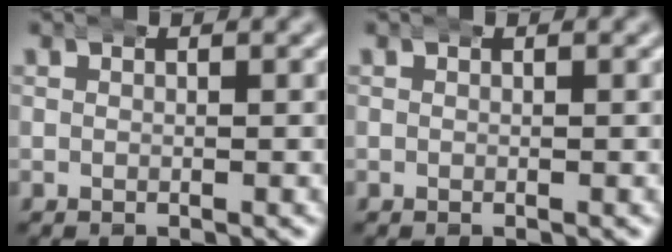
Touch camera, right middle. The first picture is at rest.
{"total": 0.0}